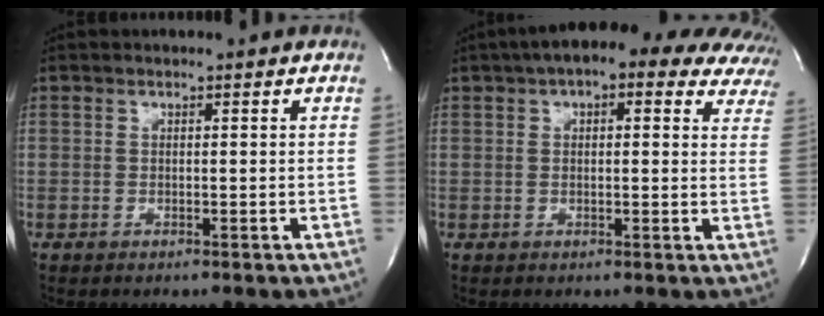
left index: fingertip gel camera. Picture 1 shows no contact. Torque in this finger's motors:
{"motor_torque": [1.31, -0.83, 0.90, 0.14]}